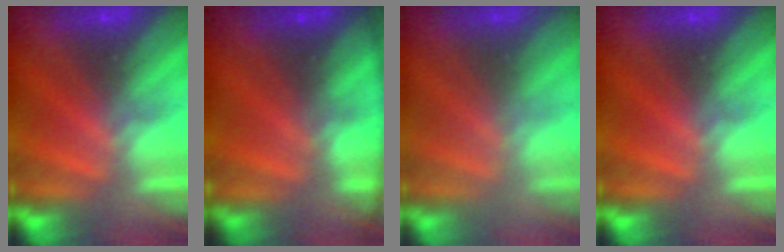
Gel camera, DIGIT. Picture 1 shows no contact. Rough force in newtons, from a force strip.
{"total": 8.3}
{"total": 2.9}
{"total": 0.0}